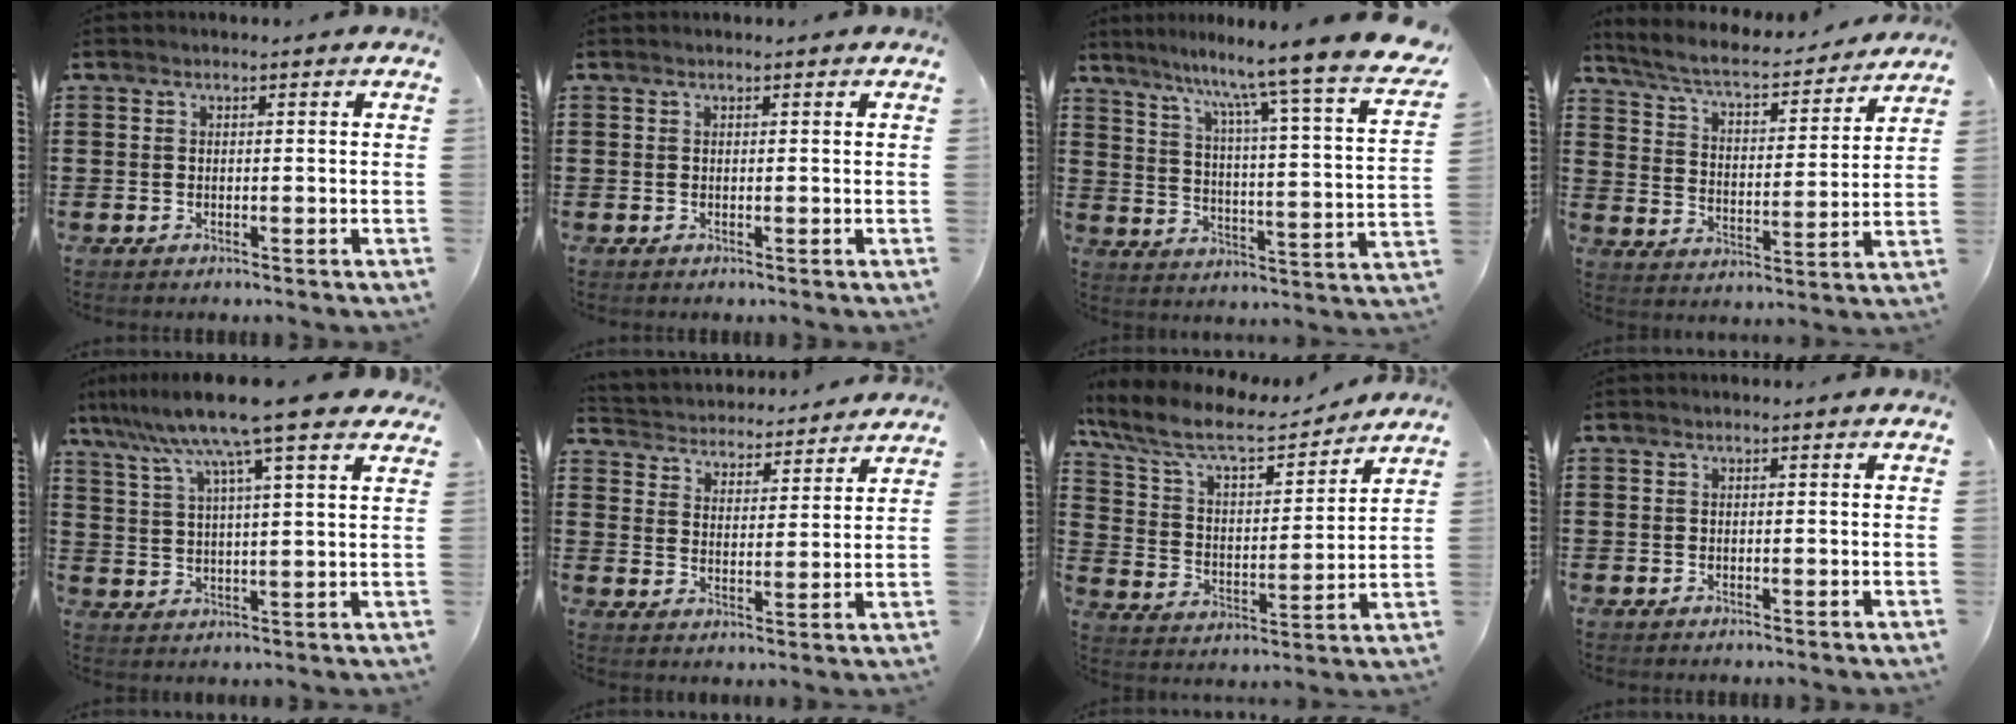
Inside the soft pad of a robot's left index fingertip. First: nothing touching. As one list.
[{"total": 0.0}, {"total": 9.3, "force": [7.8, -2.1, 4.5], "torque": [-0.103, -0.078, 0.114]}, {"total": 6.0, "force": [5.4, 0.8, 2.6], "torque": [-0.076, -0.036, 0.086]}, {"total": 11.5, "force": [8.9, 0.1, 7.3], "torque": [-0.168, -0.027, 0.149]}, {"total": 3.8, "force": [3.8, 0.2, -0.5], "torque": [-0.014, -0.032, 0.060]}, {"total": 9.6, "force": [8.1, 2.3, 4.6], "torque": [-0.121, -0.042, 0.137]}, {"total": 0.0}]